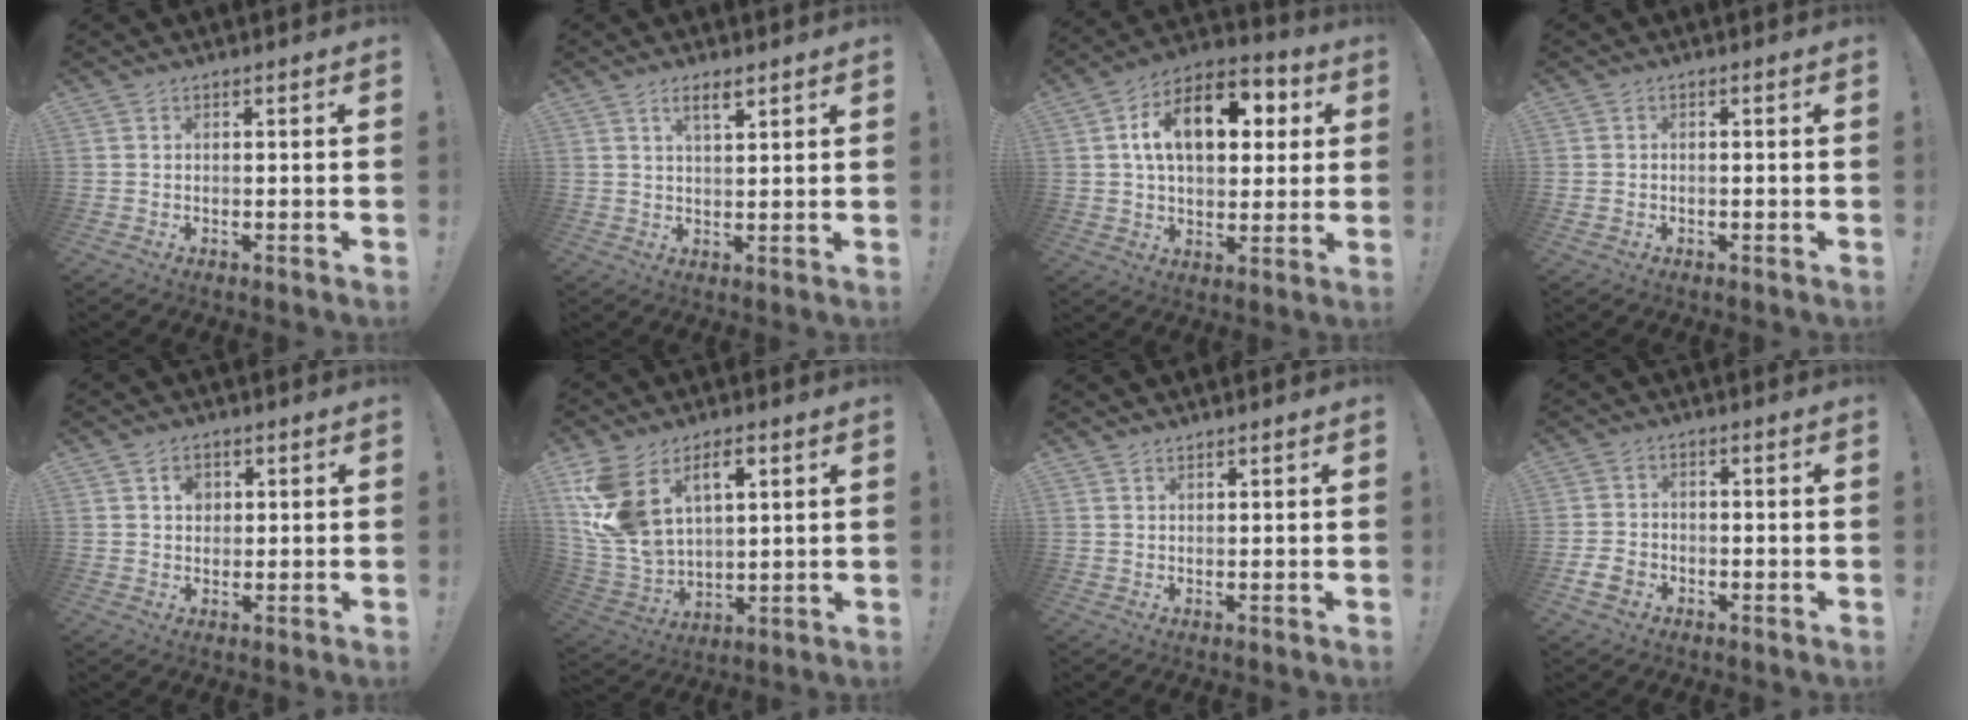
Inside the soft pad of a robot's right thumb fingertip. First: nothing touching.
{"total": 4.2, "force": [2.6, 1.3, 3.0], "torque": [-0.048, -0.013, 0.042]}
{"total": 17.0, "force": [4.7, 10.3, 12.6], "torque": [-0.189, -0.001, 0.080]}
{"total": 0.9, "force": [-0.6, 0.6, 0.3], "torque": [-0.005, 0.002, -0.010]}
{"total": 3.4, "force": [1.1, 2.9, 1.3], "torque": [0.001, -0.007, 0.015]}
{"total": 16.2, "force": [7.9, 9.9, 10.1], "torque": [-0.206, -0.040, 0.148]}
{"total": 1.1, "force": [1.0, 0.3, 0.2], "torque": [-0.003, -0.003, 0.020]}
{"total": 5.8, "force": [-2.5, 4.2, 3.2], "torque": [-0.066, 0.005, -0.047]}